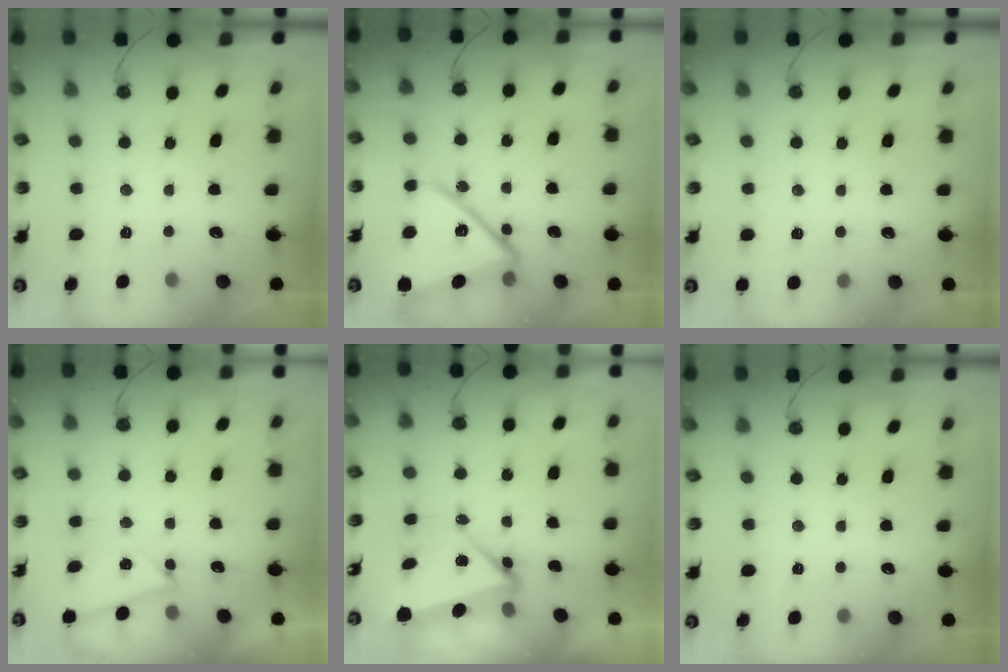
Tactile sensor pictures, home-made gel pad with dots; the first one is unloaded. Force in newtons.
{"total": 17.4, "press": 17.3, "slide": 1.3}
{"total": 3.2, "press": 3.2, "slide": 0.3}
{"total": 2.7, "press": 2.0, "slide": 1.7}
{"total": 5.7, "press": 5.7, "slide": 0.4}
{"total": 0.0}